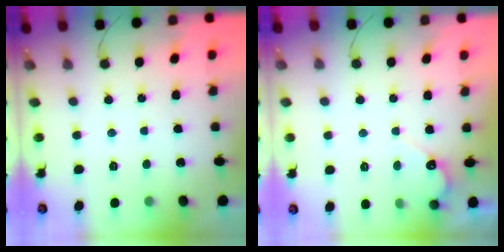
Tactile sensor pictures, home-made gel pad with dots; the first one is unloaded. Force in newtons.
{"total": 4.4, "press": 4.4, "slide": 0.3}